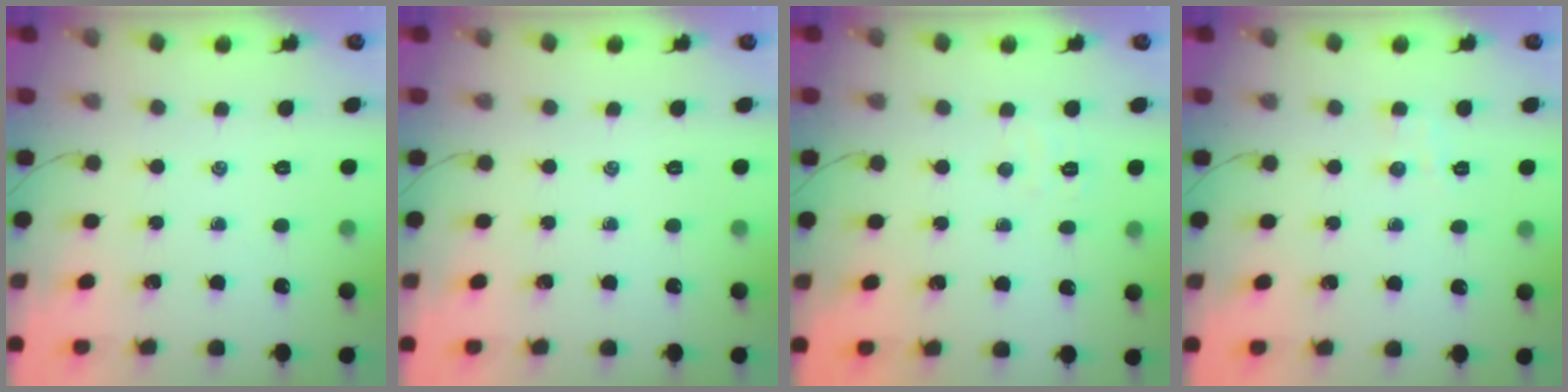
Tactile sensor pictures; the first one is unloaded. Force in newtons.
{"total": 0.0}
{"total": 3.0, "press": 2.9, "slide": 0.7}
{"total": 3.4, "press": 3.2, "slide": 0.9}